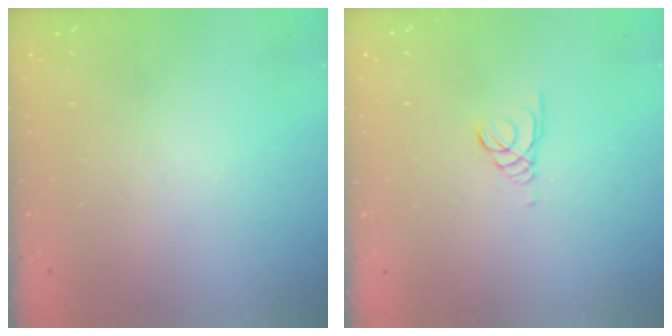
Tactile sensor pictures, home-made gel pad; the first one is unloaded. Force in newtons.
{"total": 1.0, "press": 1.0, "slide": 0.1}